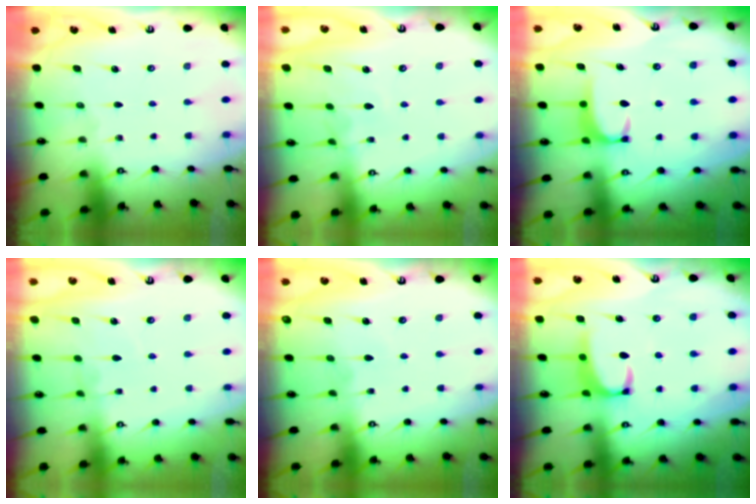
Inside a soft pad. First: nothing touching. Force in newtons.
{"total": 3.8, "press": 3.8, "slide": 0.2}
{"total": 1.6, "press": 1.6, "slide": 0.5}
{"total": 2.8, "press": 2.7, "slide": 0.4}
{"total": 3.4, "press": 3.4, "slide": 0.1}
{"total": 2.4, "press": 2.3, "slide": 0.8}